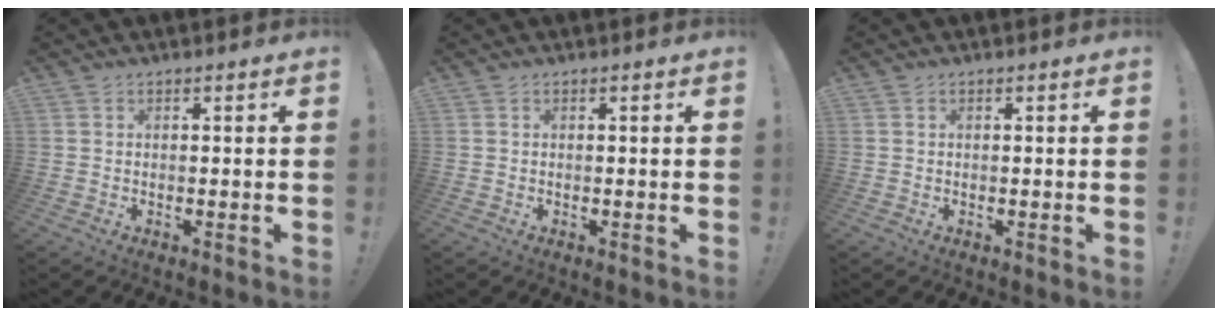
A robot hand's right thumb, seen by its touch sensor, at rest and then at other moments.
{"total": 0.0}
{"total": 0.0}